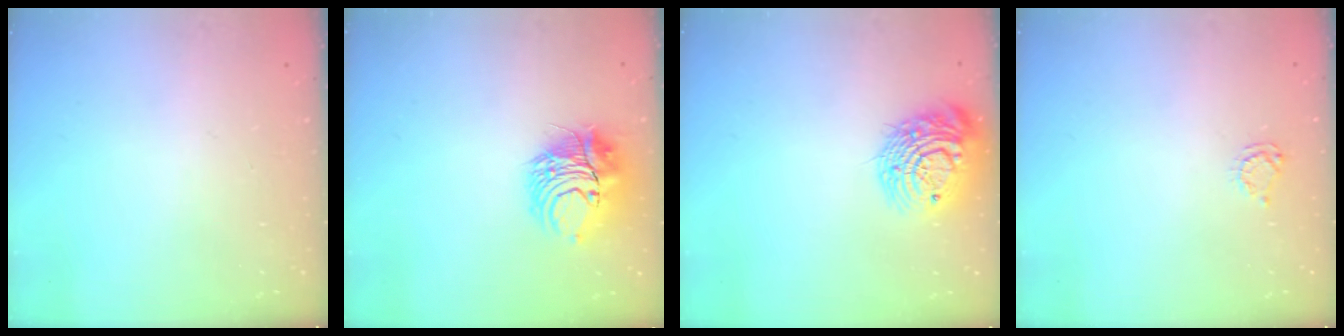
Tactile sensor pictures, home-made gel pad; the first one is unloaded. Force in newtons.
{"total": 10.8, "press": 10.8, "slide": 0.3}
{"total": 15.5, "press": 15.4, "slide": 1.4}
{"total": 3.5, "press": 3.5, "slide": 0.4}